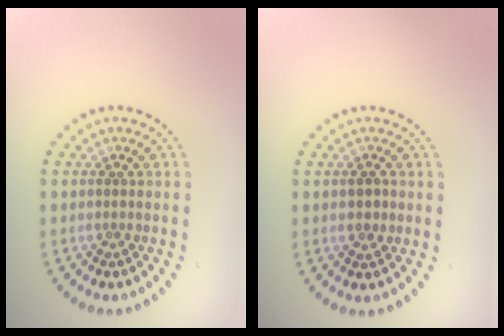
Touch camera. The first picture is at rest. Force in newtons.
{"total": 1.2, "press": 1.2, "slide": 0.1}